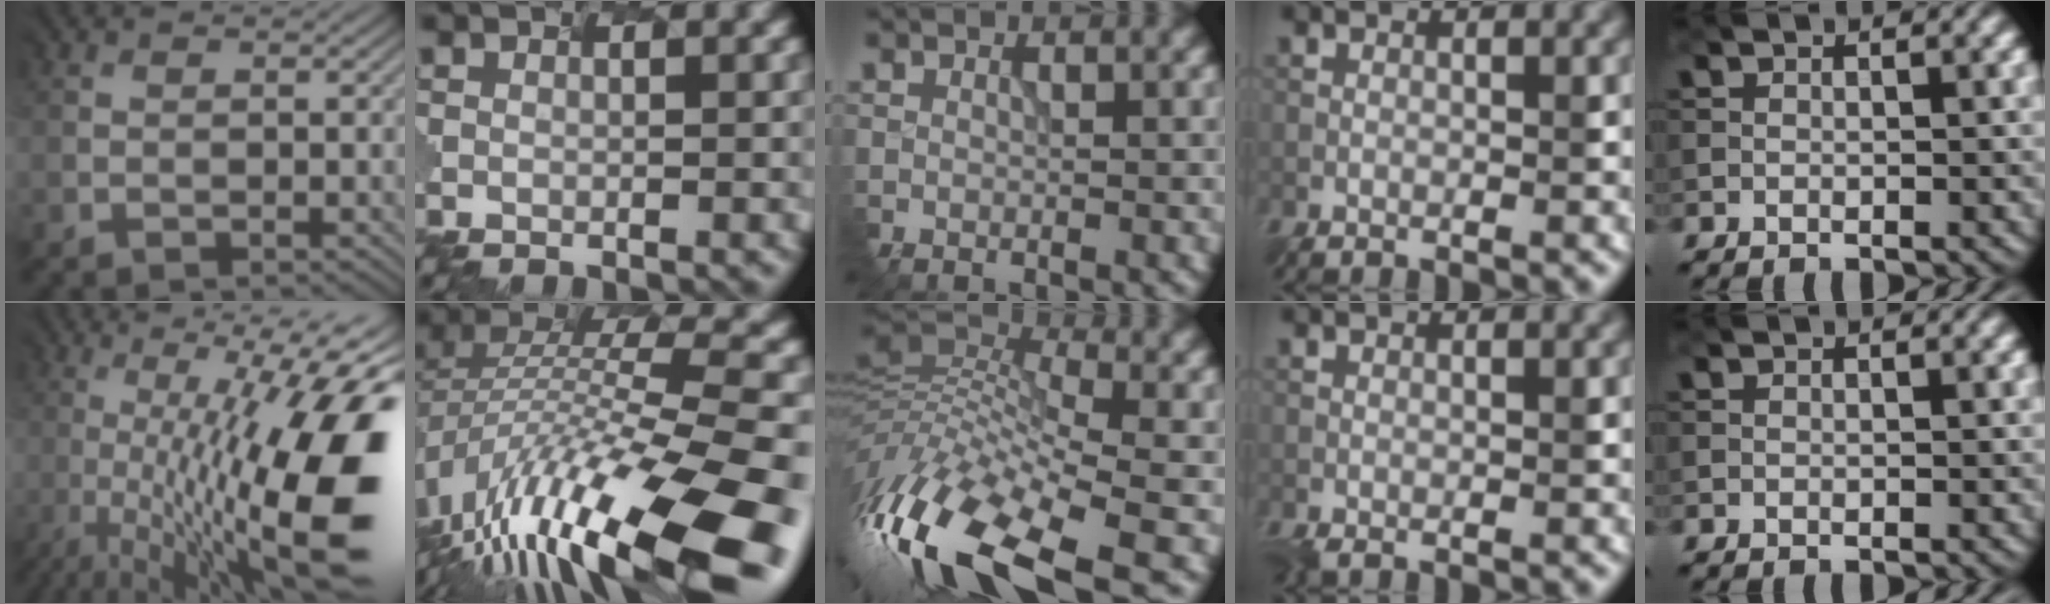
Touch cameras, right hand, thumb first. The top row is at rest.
{"thumb": {"total": 18.6, "force": [-2.1, 5.8, 17.5], "torque": [-0.248, -0.017, -0.030]}, "index": {"total": 15.4, "force": [-9.2, 3.1, 11.9], "torque": [-0.256, 0.009, -0.131]}, "middle": {"total": 14.1, "force": [-6.8, 6.0, 10.8], "torque": [-0.246, 0.003, -0.122]}, "ring": {"total": 0.8, "force": [-0.3, 0.2, 0.7], "torque": [-0.017, -0.002, -0.006]}}